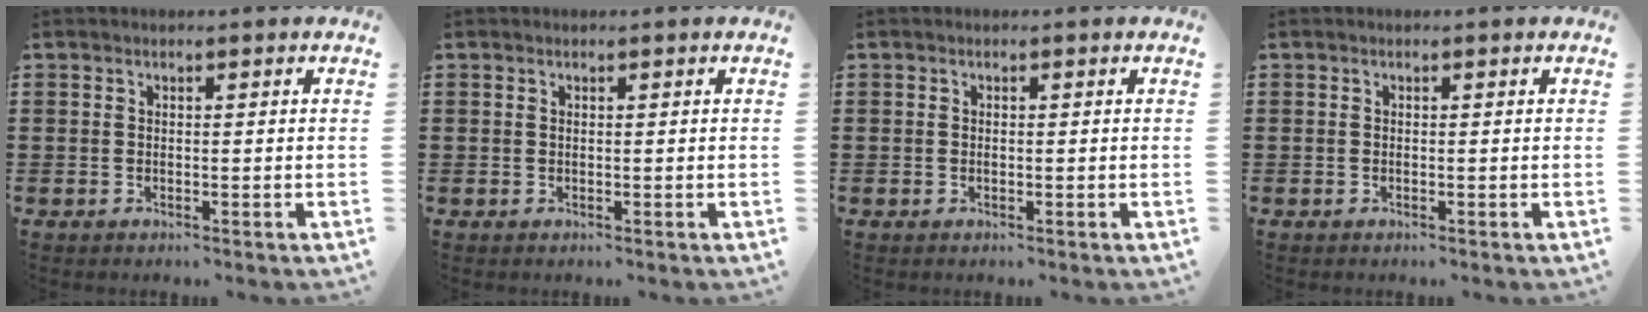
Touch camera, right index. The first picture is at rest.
{"total": 0.0}
{"total": 0.7, "force": [0.0, 0.4, 0.5], "torque": [-0.013, 0.000, 0.001]}
{"total": 0.0}